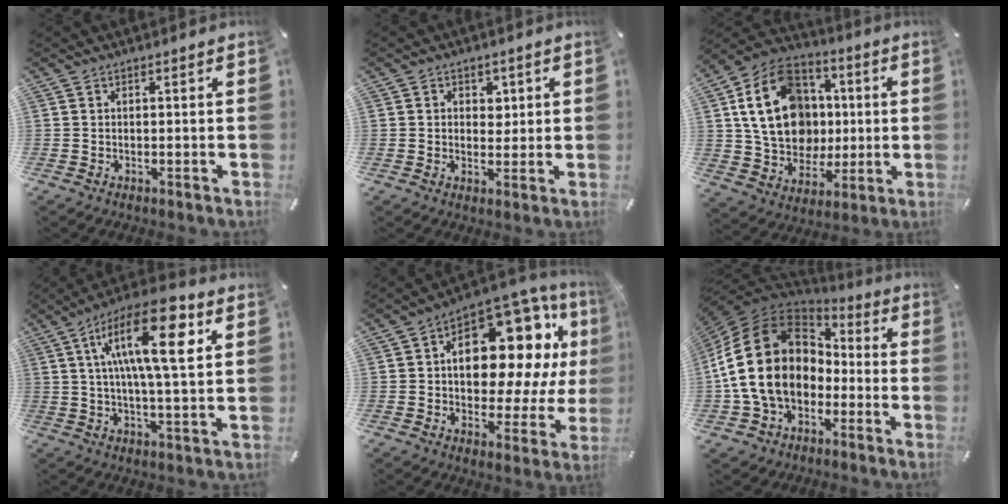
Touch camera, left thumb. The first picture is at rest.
{"total": 3.6, "force": [0.9, 3.1, 1.4], "torque": [-0.001, -0.007, 0.008]}
{"total": 20.9, "force": [2.6, 17.2, 11.7], "torque": [-0.219, 0.010, 0.057]}
{"total": 17.5, "force": [5.9, 5.1, 15.7], "torque": [-0.280, -0.007, 0.087]}
{"total": 20.4, "force": [6.0, 11.8, 15.5], "torque": [-0.221, -0.051, 0.100]}
{"total": 20.0, "force": [-1.4, 15.8, 12.2], "torque": [-0.264, 0.023, -0.028]}